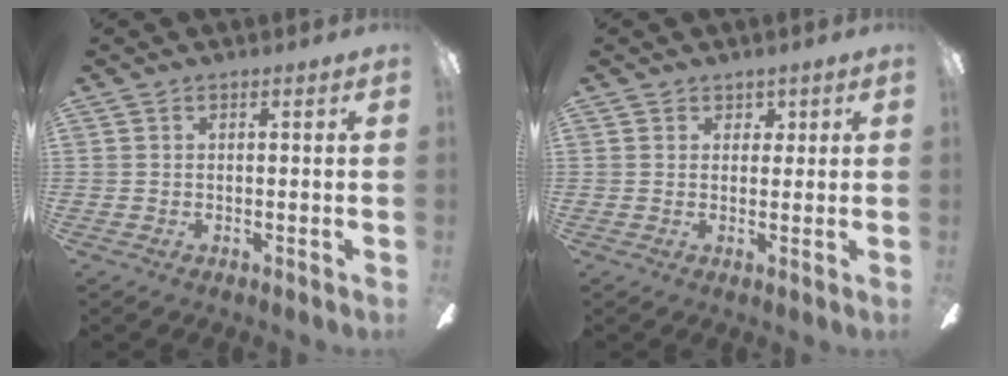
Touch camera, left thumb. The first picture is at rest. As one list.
[{"total": 1.6, "force": [1.1, 1.1, 0.1], "torque": [0.005, 0.000, 0.019]}]